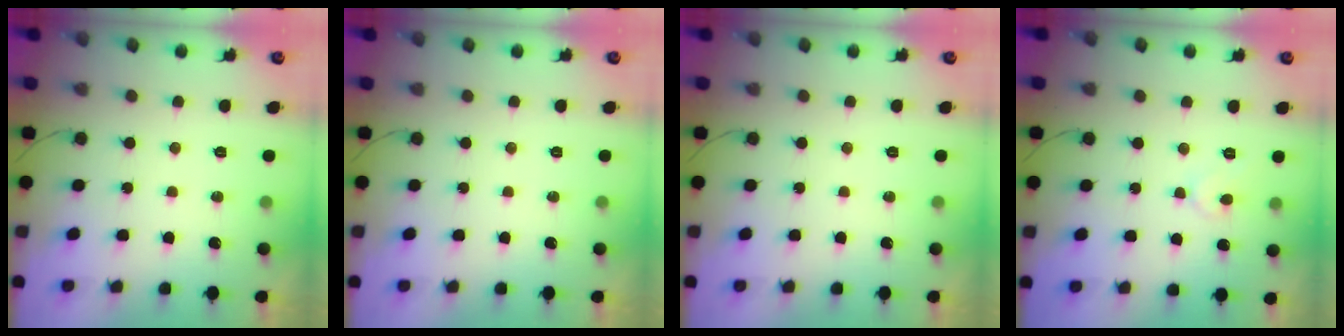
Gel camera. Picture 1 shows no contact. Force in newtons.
{"total": 0.0}
{"total": 0.0}
{"total": 4.7, "press": 4.7, "slide": 0.5}